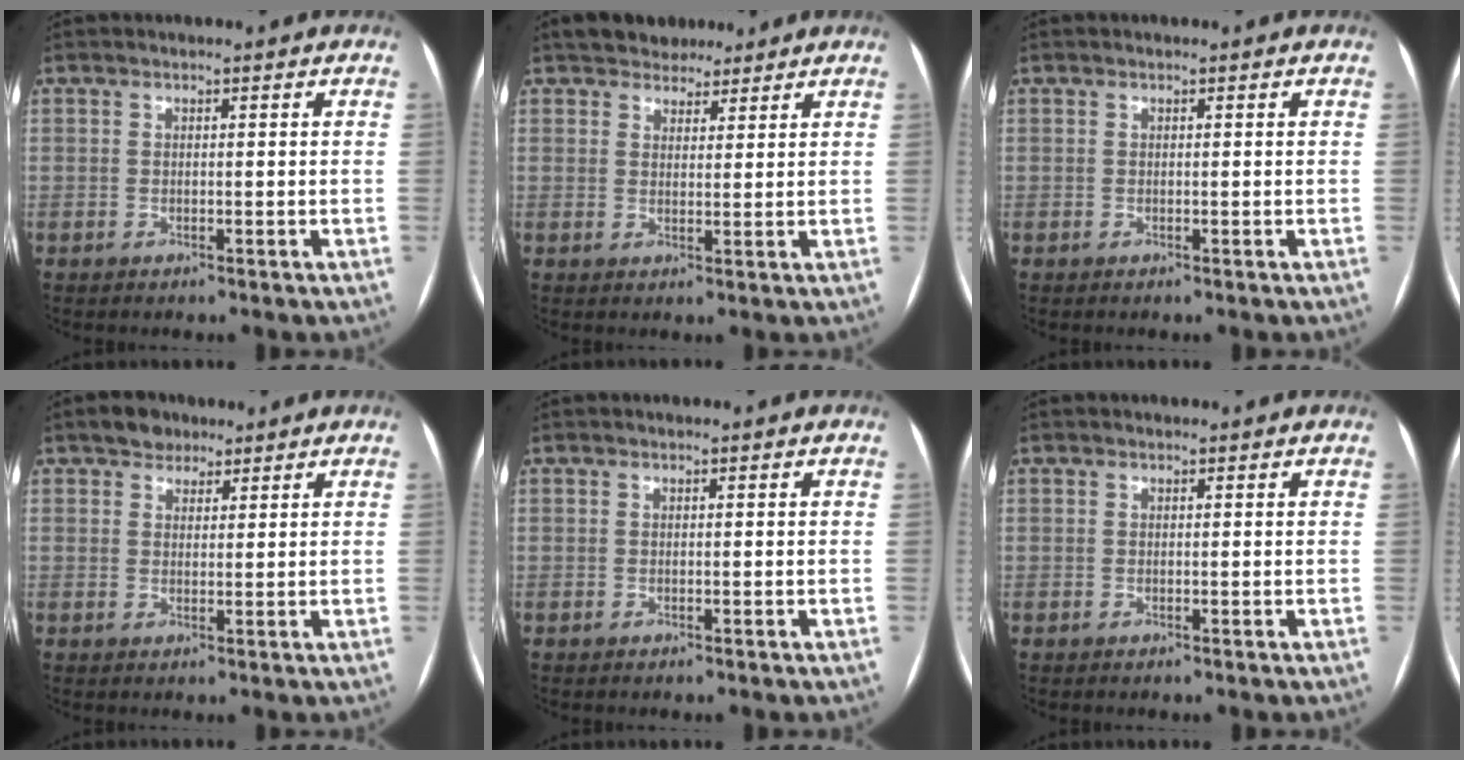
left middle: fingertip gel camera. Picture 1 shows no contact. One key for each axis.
{"total": 4.8, "fx": 4.0, "fy": 2.5, "fz": 1.0, "tx": -0.005, "ty": 0.011, "tz": 0.063}
{"total": 0.0}
{"total": 3.4, "fx": 2.5, "fy": 2.2, "fz": 0.8, "tx": -0.013, "ty": 0.011, "tz": 0.039}
{"total": 0.0}
{"total": 0.0}